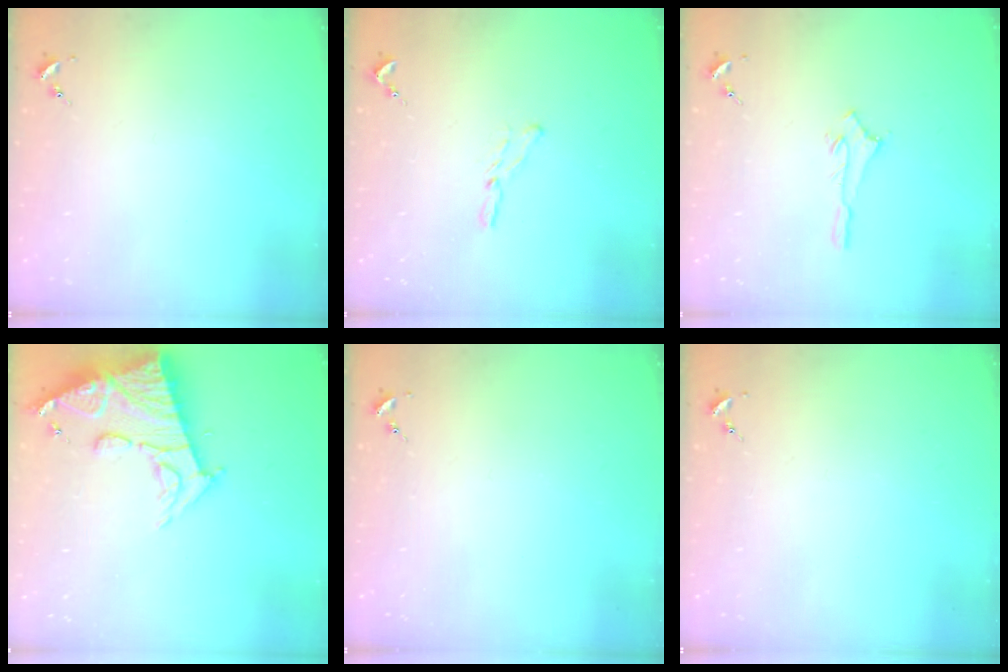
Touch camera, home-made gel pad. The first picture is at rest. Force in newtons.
{"total": 5.2, "press": 5.2, "slide": 0.3}
{"total": 2.7, "press": 2.7, "slide": 0.2}
{"total": 16.0, "press": 15.9, "slide": 1.6}
{"total": 0.0}
{"total": 0.0}